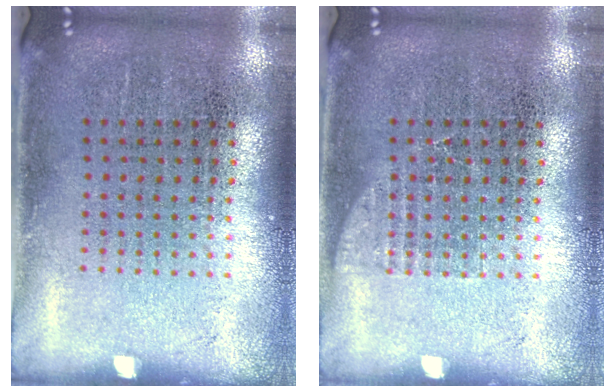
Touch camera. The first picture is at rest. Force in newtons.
{"total": 1.1, "press": 1.1, "slide": 0.2}